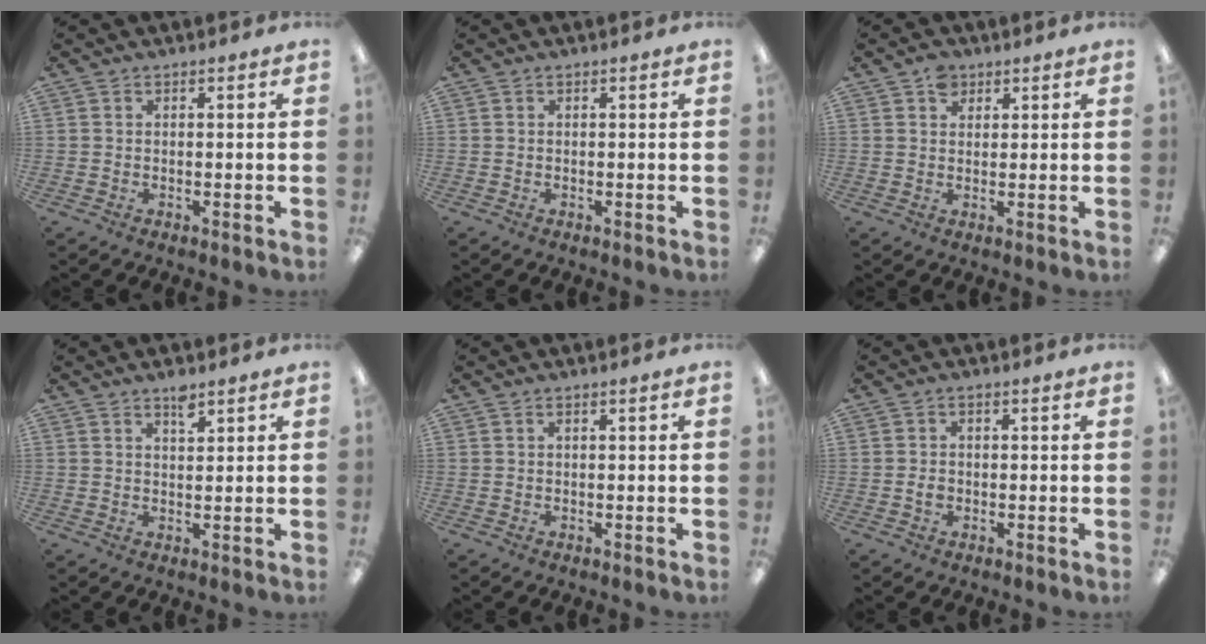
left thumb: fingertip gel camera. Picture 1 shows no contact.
{"total": 0.0}
{"total": 3.7, "force": [2.2, 2.5, 1.4], "torque": [-0.016, -0.004, 0.039]}
{"total": 3.0, "force": [2.4, 0.9, 1.6], "torque": [-0.020, -0.009, 0.041]}
{"total": 0.8, "force": [0.2, 0.2, 0.7], "torque": [-0.014, 0.001, 0.004]}
{"total": 1.7, "force": [-0.3, 1.2, 1.2], "torque": [-0.022, 0.003, -0.006]}